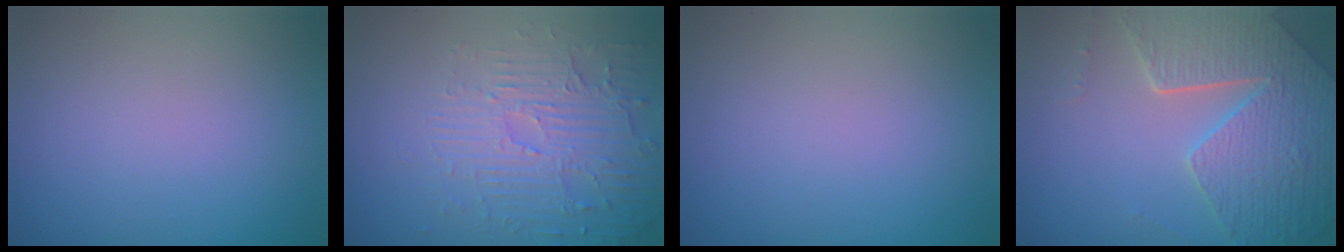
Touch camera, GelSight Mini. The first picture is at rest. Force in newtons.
{"total": 4.3, "press": 3.7, "slide": 2.1}
{"total": 0.0}
{"total": 7.0, "press": 5.4, "slide": 4.5}